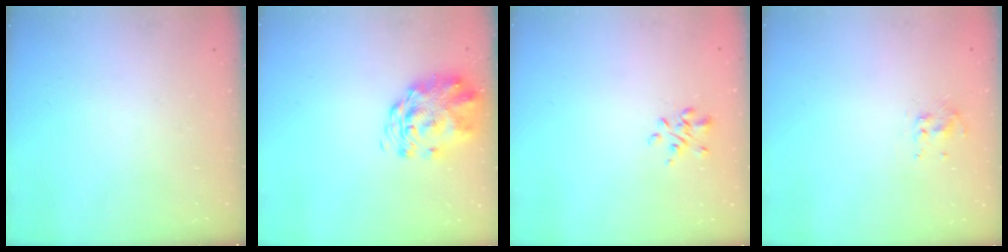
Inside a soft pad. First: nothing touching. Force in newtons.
{"total": 3.3, "press": 3.2, "slide": 1.0}
{"total": 1.6, "press": 1.3, "slide": 0.8}
{"total": 3.4, "press": 3.3, "slide": 1.0}